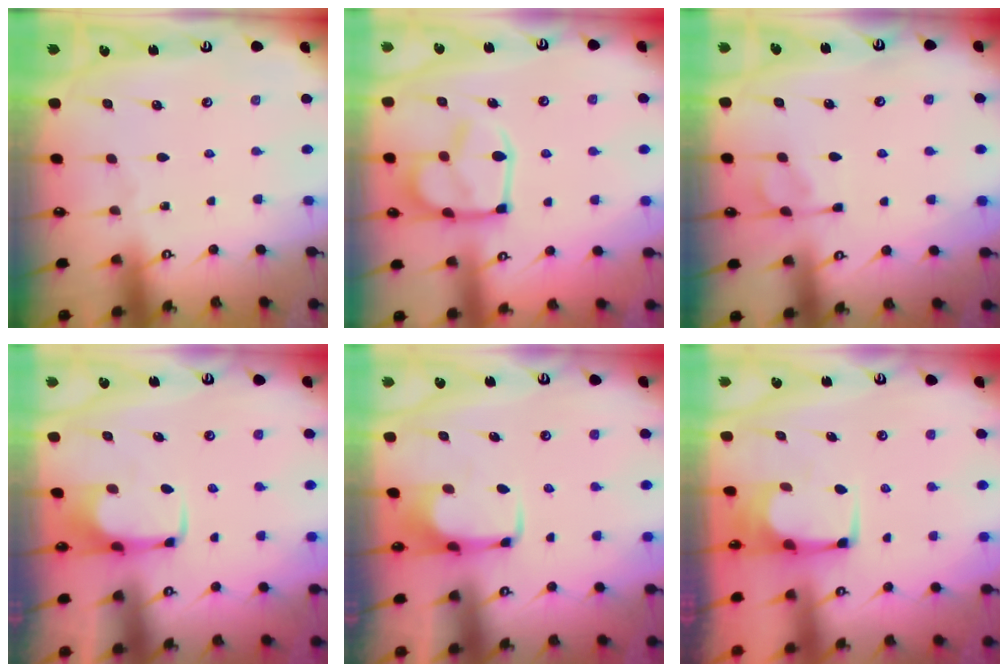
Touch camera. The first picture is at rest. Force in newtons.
{"total": 14.1, "press": 14.1, "slide": 1.0}
{"total": 5.5, "press": 5.5, "slide": 0.8}
{"total": 2.0, "press": 1.9, "slide": 0.4}
{"total": 2.0, "press": 2.0, "slide": 0.4}
{"total": 2.1, "press": 2.1, "slide": 0.2}